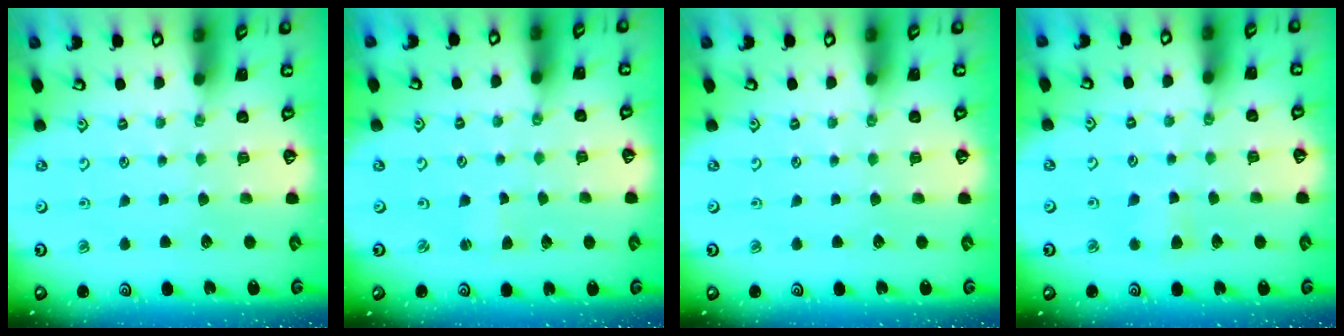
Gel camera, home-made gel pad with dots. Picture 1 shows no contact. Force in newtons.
{"total": 1.6, "press": 1.6, "slide": 0.1}
{"total": 0.0}
{"total": 3.9, "press": 3.8, "slide": 0.7}